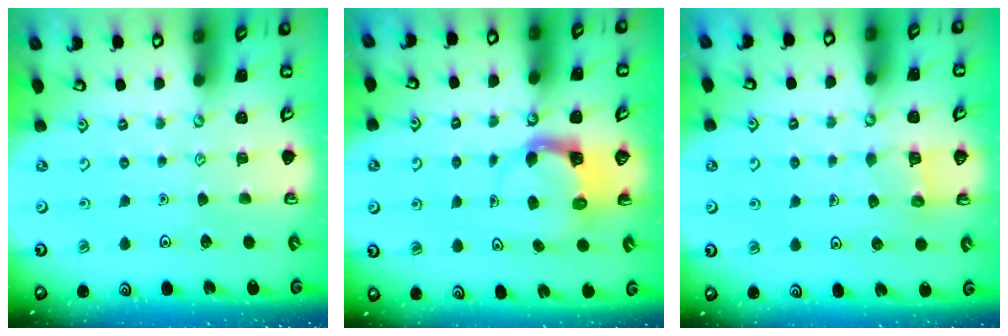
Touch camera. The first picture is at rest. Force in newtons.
{"total": 4.0, "press": 4.0, "slide": 0.4}
{"total": 4.5, "press": 4.5, "slide": 0.5}